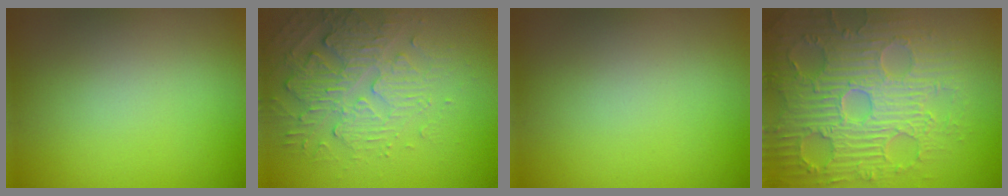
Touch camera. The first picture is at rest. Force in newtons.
{"total": 4.0, "press": 3.6, "slide": 1.8}
{"total": 0.0}
{"total": 8.9, "press": 6.5, "slide": 6.0}